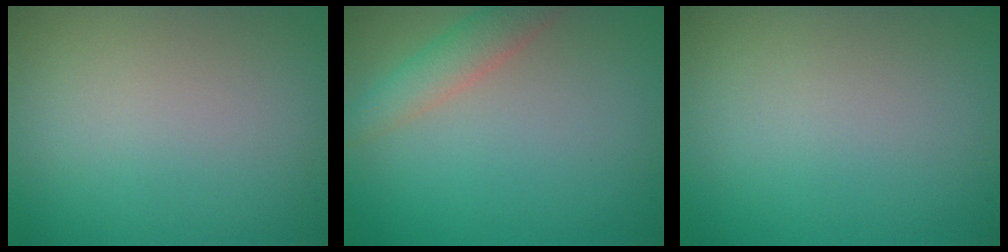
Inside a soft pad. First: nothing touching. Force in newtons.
{"total": 2.9, "press": 2.9, "slide": 0.1}
{"total": 0.0}